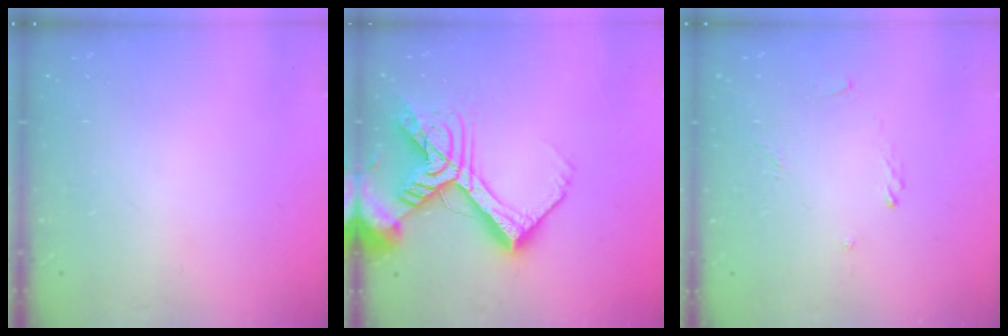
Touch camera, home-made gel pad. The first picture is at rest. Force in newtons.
{"total": 20.7, "press": 20.5, "slide": 2.6}
{"total": 1.6, "press": 1.5, "slide": 0.5}